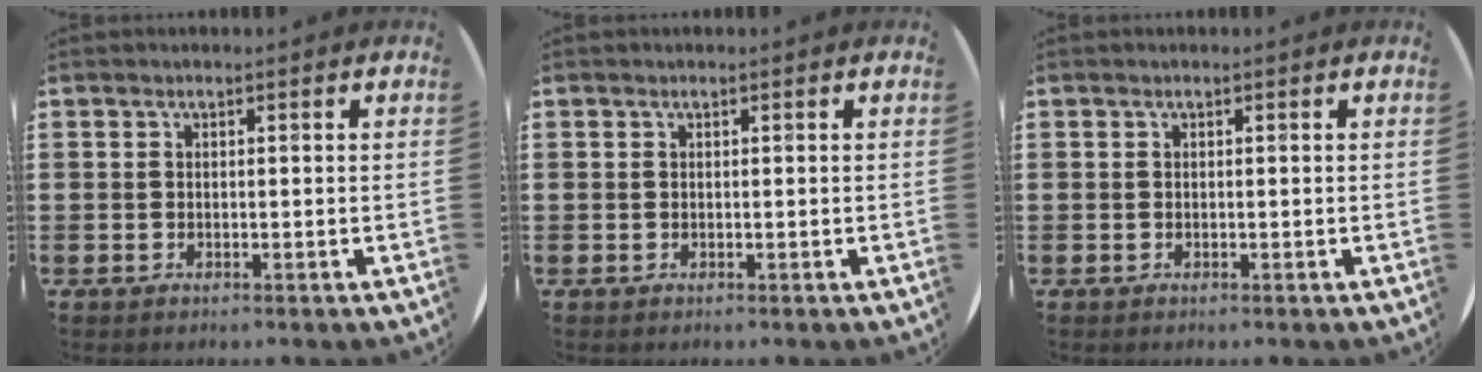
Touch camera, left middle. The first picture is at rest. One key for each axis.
{"total": 0.0}
{"total": 0.0}